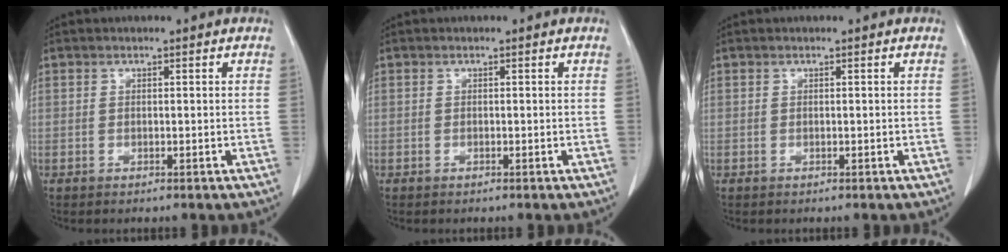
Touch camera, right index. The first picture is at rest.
{"total": 0.0}
{"total": 0.0}